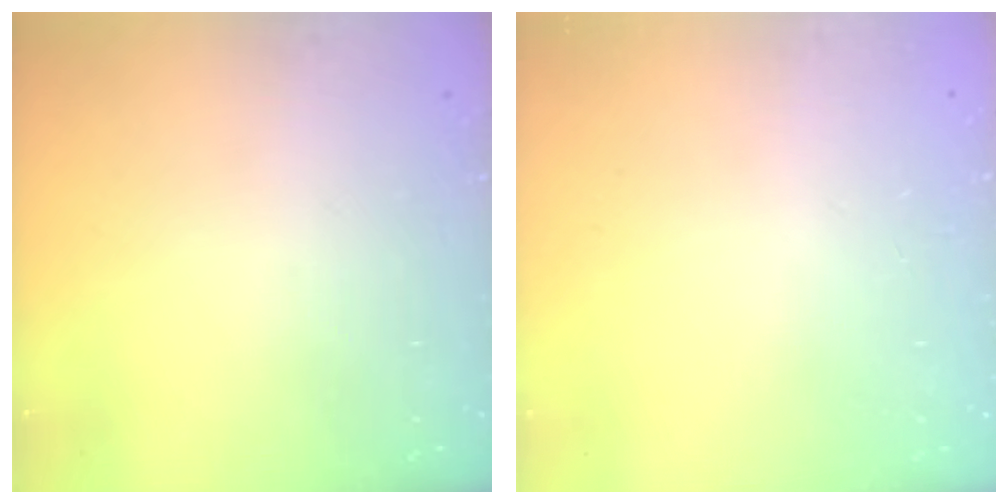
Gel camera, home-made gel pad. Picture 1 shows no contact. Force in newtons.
{"total": 2.4, "press": 2.4, "slide": 0.2}